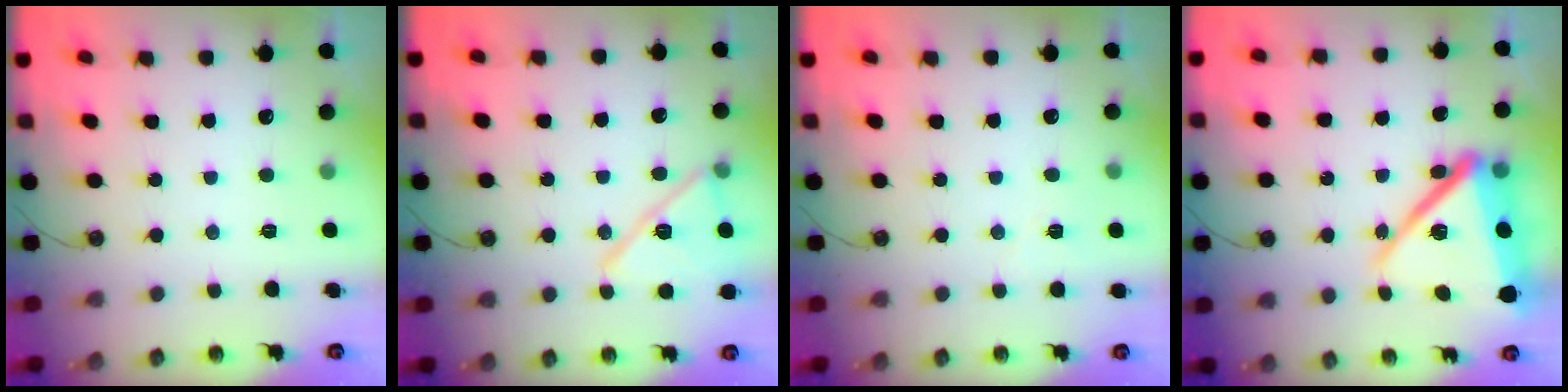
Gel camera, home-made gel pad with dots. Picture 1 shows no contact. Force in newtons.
{"total": 14.2, "press": 13.4, "slide": 4.7}
{"total": 3.3, "press": 3.1, "slide": 1.0}
{"total": 20.9, "press": 20.5, "slide": 4.0}